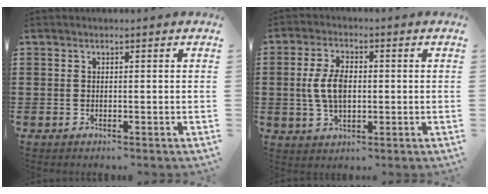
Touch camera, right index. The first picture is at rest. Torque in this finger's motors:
{"motor_torque": [1.45, -0.33, 0.52, 0.21]}